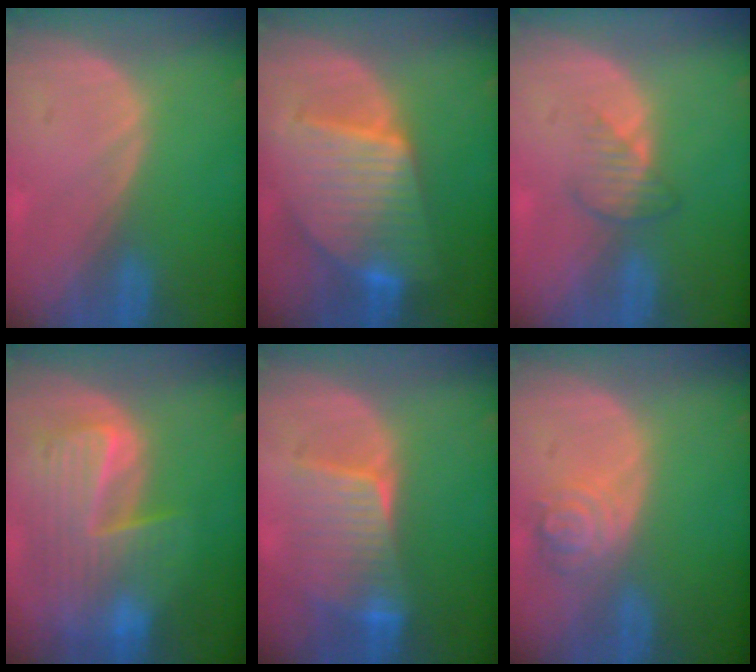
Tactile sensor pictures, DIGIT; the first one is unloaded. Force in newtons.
{"total": 10.1, "press": 10.1, "slide": 0.7}
{"total": 3.0, "press": 2.8, "slide": 1.1}
{"total": 10.0, "press": 8.7, "slide": 5.0}
{"total": 6.8, "press": 6.8, "slide": 0.5}
{"total": 4.6, "press": 4.2, "slide": 1.8}